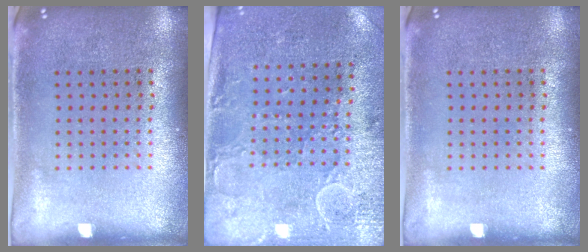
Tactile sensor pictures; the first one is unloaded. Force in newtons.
{"total": 3.0, "press": 2.4, "slide": 1.7}
{"total": 0.0}